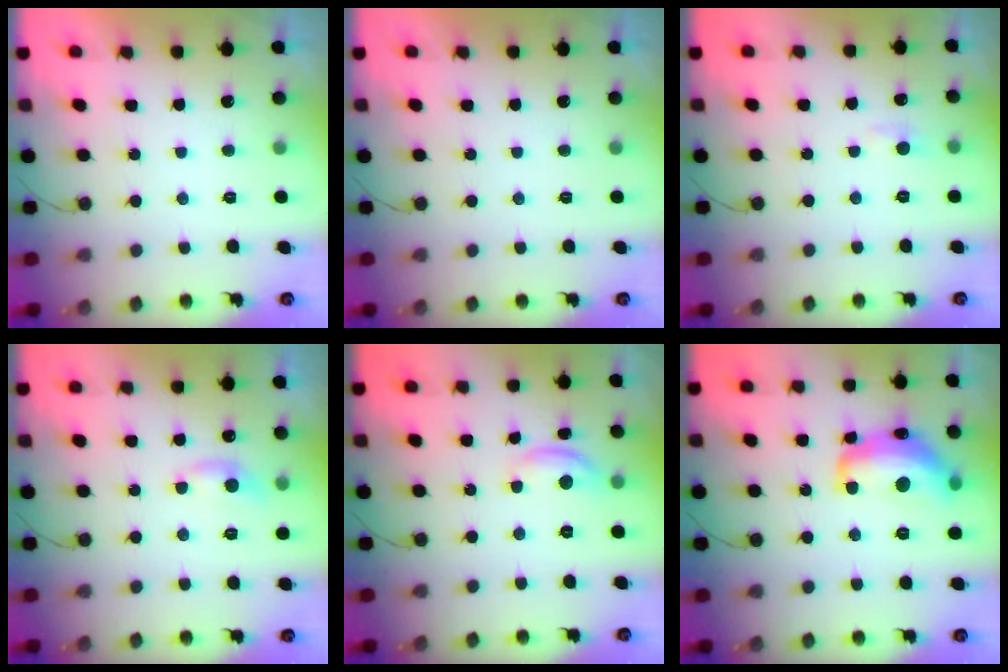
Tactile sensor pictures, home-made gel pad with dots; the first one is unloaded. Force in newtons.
{"total": 0.0}
{"total": 4.7, "press": 4.7, "slide": 0.6}
{"total": 5.1, "press": 5.1, "slide": 0.7}
{"total": 8.8, "press": 8.8, "slide": 0.4}
{"total": 15.7, "press": 15.6, "slide": 1.1}